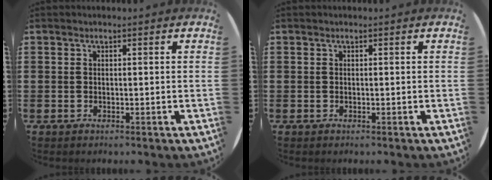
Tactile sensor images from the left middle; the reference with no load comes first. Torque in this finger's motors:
{"motor_torque": [0.01, 0.00, 0.00, 0.00]}